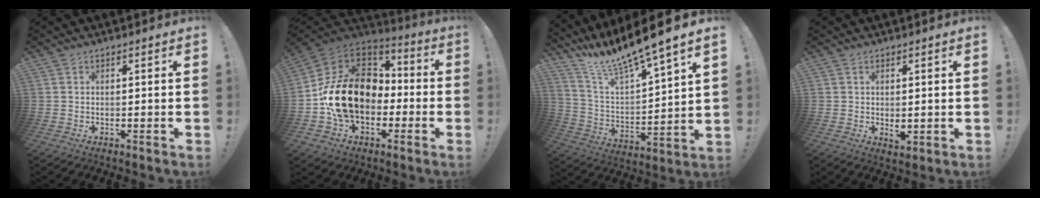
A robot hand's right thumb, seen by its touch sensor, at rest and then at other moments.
{"total": 21.4, "force": [-1.5, 15.3, 14.9], "torque": [-0.256, 0.028, -0.015]}
{"total": 14.3, "force": [12.3, 0.8, 7.2], "torque": [-0.131, -0.111, 0.202]}
{"total": 2.2, "force": [0.7, 1.1, 1.8], "torque": [-0.021, -0.002, 0.014]}